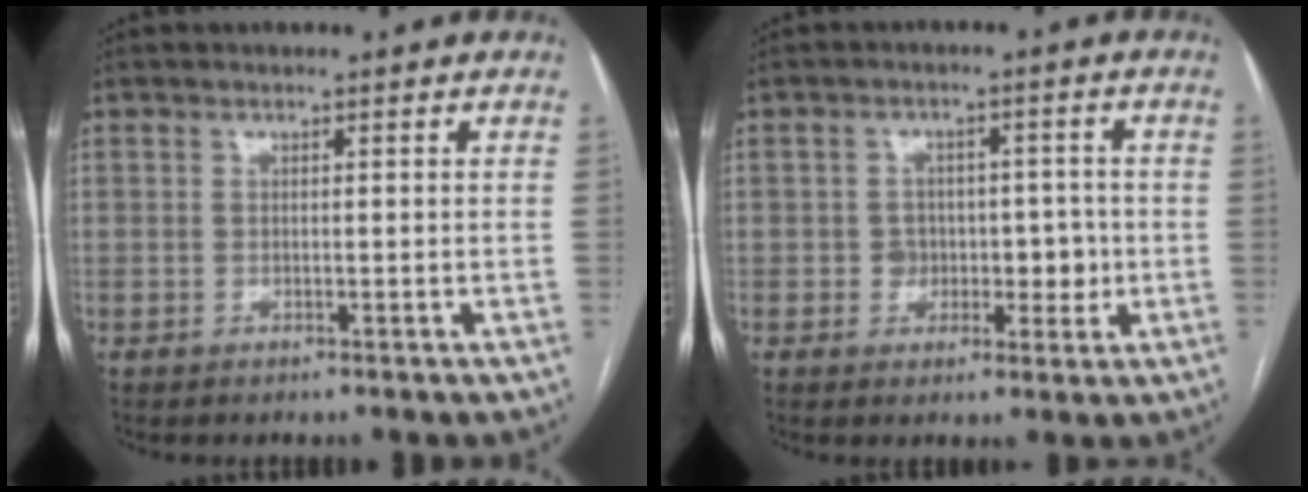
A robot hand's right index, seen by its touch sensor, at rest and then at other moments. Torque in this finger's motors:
{"motor_torque": [0.61, 0.10, 0.06, 0.03]}